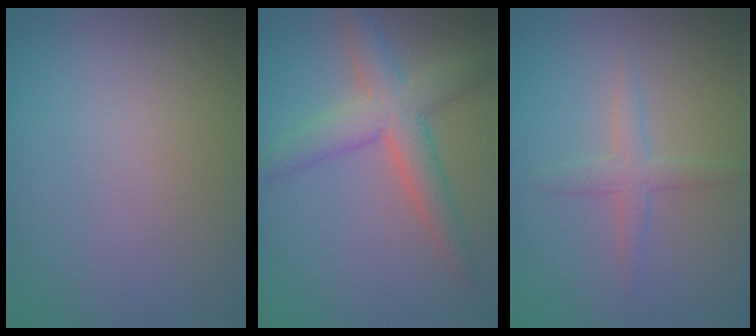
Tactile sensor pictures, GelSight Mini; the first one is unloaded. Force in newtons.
{"total": 5.1, "press": 5.1, "slide": 0.4}
{"total": 1.7, "press": 1.7, "slide": 0.1}